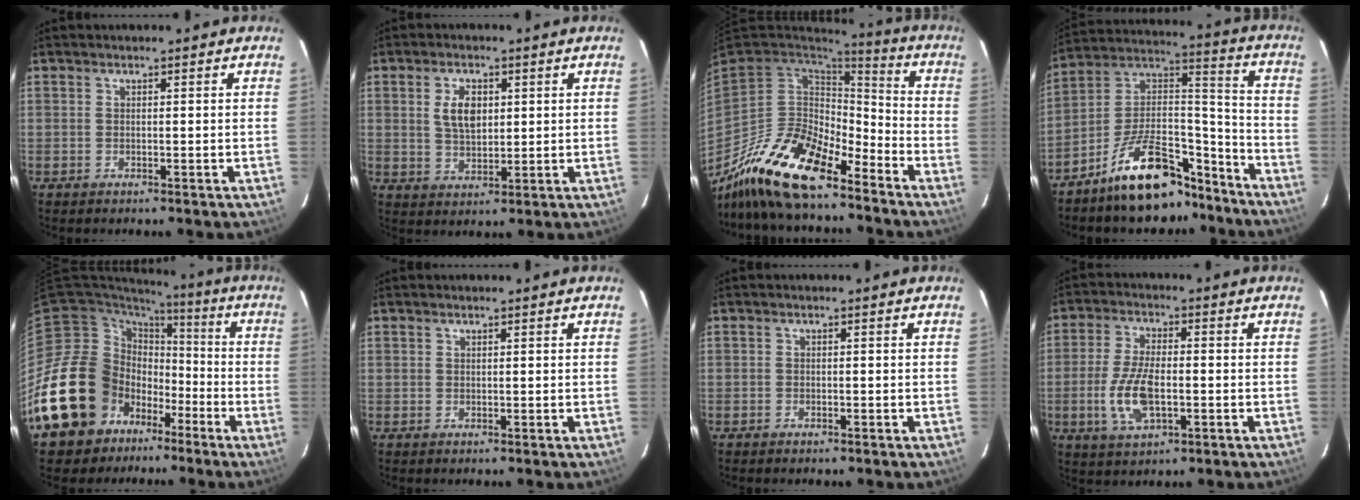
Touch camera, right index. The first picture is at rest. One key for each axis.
{"total": 6.0, "fx": 1.6, "fy": 3.5, "fz": 4.6, "tx": -0.085, "ty": 0.005, "tz": 0.036}
{"total": 18.9, "fx": -14.3, "fy": 6.4, "fz": 10.7, "tx": -0.224, "ty": -0.021, "tz": -0.268}
{"total": 18.3, "fx": -13.4, "fy": 7.8, "fz": 9.7, "tx": -0.188, "ty": 0.051, "tz": -0.208}
{"total": 19.9, "fx": -9.6, "fy": 15.6, "fz": 7.9, "tx": -0.183, "ty": 0.038, "tz": -0.154}
{"total": 0.6, "fx": 0.3, "fy": 0.6, "fz": -0.1, "tx": 0.003, "ty": 0.003, "tz": 0.005}
{"total": 0.7, "fx": -0.6, "fy": 0.4, "fz": 0.1, "tx": -0.005, "ty": 0.001, "tz": -0.010}
{"total": 9.5, "fx": -2.1, "fy": 4.3, "fz": 8.2, "tx": -0.175, "ty": -0.005, "tz": -0.037}